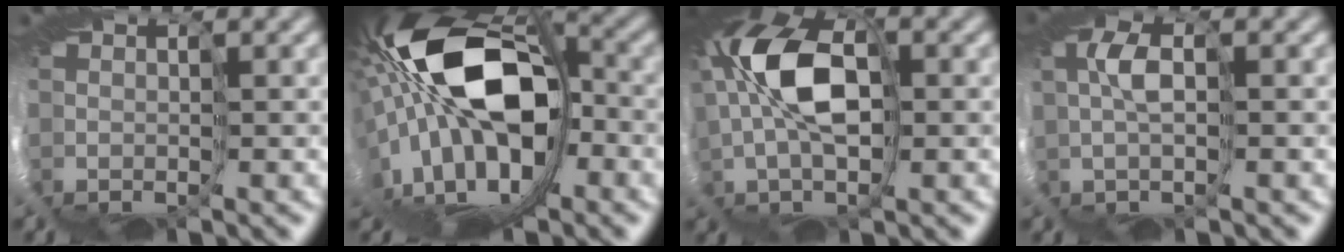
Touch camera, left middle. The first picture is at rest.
{"total": 16.6, "force": [-1.8, 8.9, 13.9], "torque": [-0.259, -0.005, -0.058]}
{"total": 10.0, "force": [1.2, 5.5, 8.3], "torque": [-0.174, 0.009, -0.002]}
{"total": 1.8, "force": [-0.1, 0.1, 1.8], "torque": [-0.049, -0.001, -0.020]}